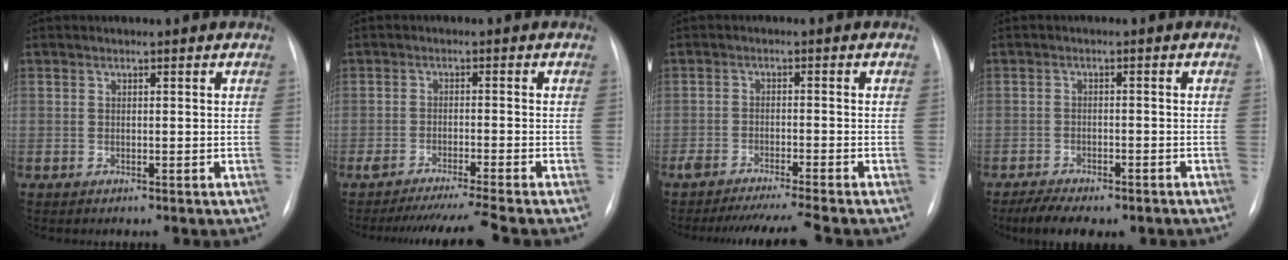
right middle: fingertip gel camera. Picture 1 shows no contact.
{"total": 9.3, "force": [-8.3, -2.4, 3.6], "torque": [-0.037, -0.027, -0.130]}
{"total": 8.2, "force": [-7.4, -1.2, 3.3], "torque": [-0.036, -0.016, -0.115]}
{"total": 7.7, "force": [-5.9, 2.9, 4.1], "torque": [-0.058, -0.006, -0.084]}